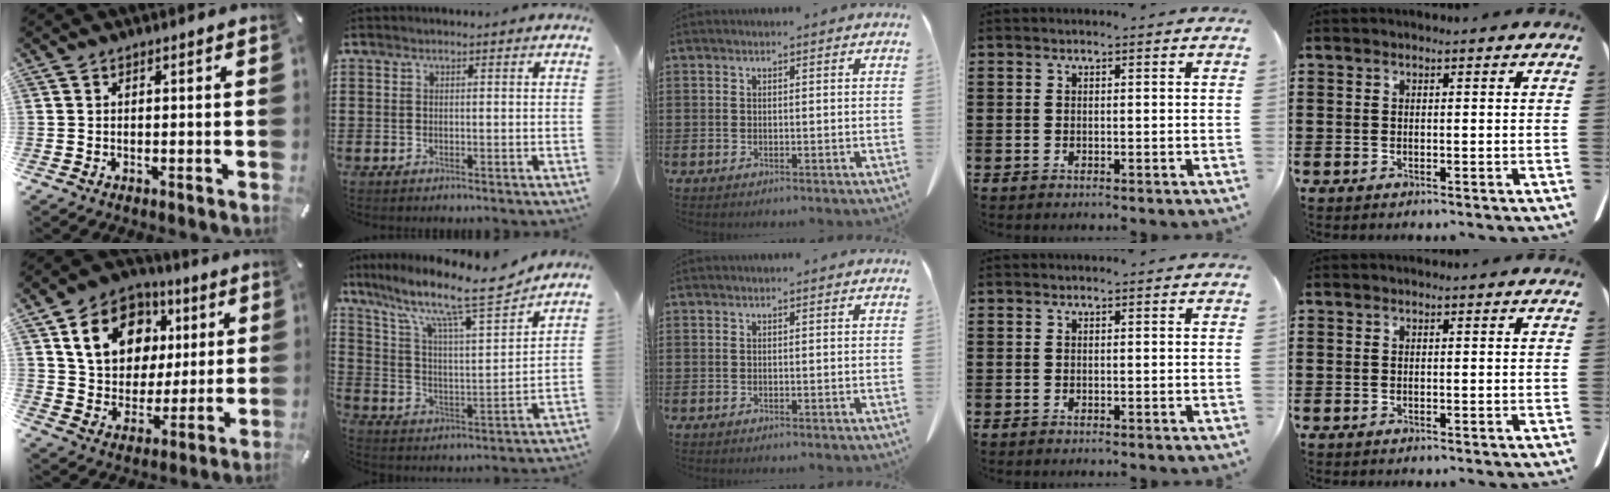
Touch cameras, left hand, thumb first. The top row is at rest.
{"thumb": {"total": 16.1, "force": [6.3, 13.0, 7.2], "torque": [-0.119, -0.011, 0.122]}, "index": {"total": 12.2, "force": [9.5, 1.8, 7.4], "torque": [-0.162, -0.059, 0.154]}}